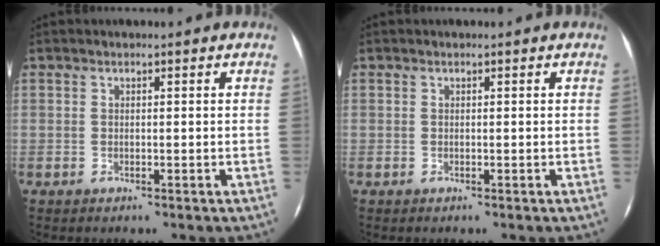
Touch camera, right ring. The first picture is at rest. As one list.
[{"total": 0.0}]